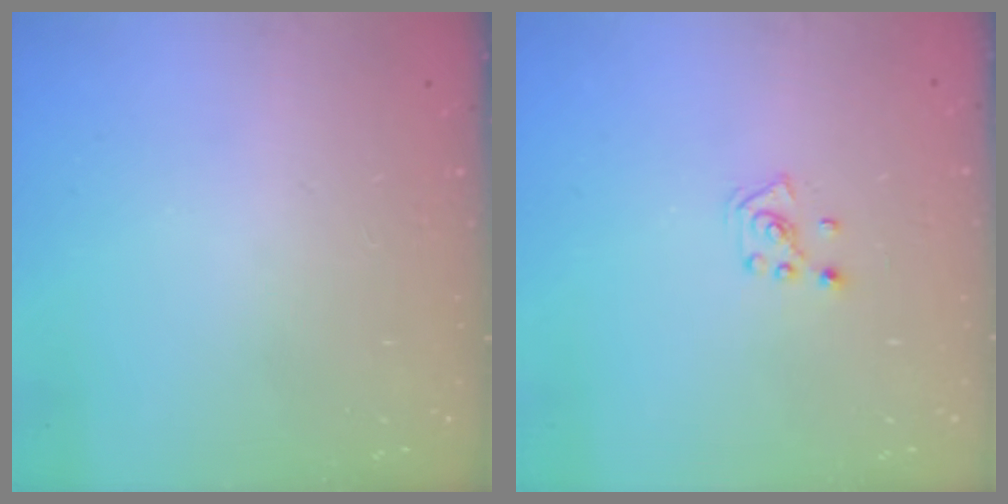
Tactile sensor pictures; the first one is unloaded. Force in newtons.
{"total": 2.6, "press": 2.6, "slide": 0.5}